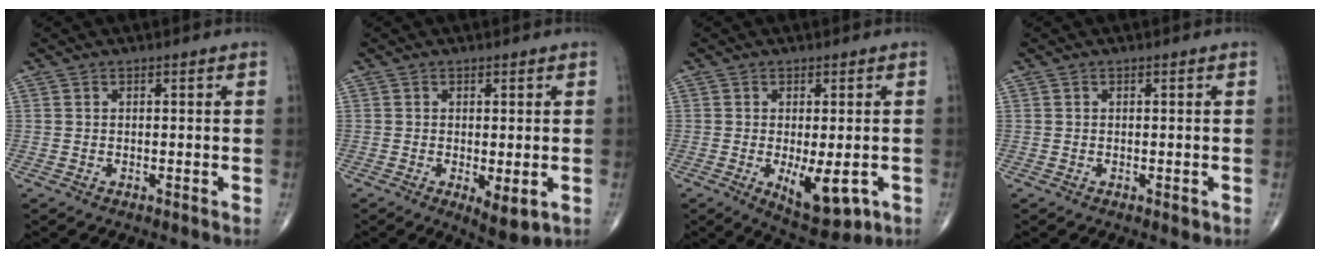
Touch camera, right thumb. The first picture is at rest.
{"total": 4.7, "force": [-1.2, 1.6, 4.2], "torque": [-0.063, -0.015, -0.012]}
{"total": 9.0, "force": [-2.4, 3.5, 7.9], "torque": [-0.110, -0.016, -0.025]}
{"total": 0.8, "force": [-0.2, 0.5, 0.6], "torque": [-0.002, -0.001, -0.002]}